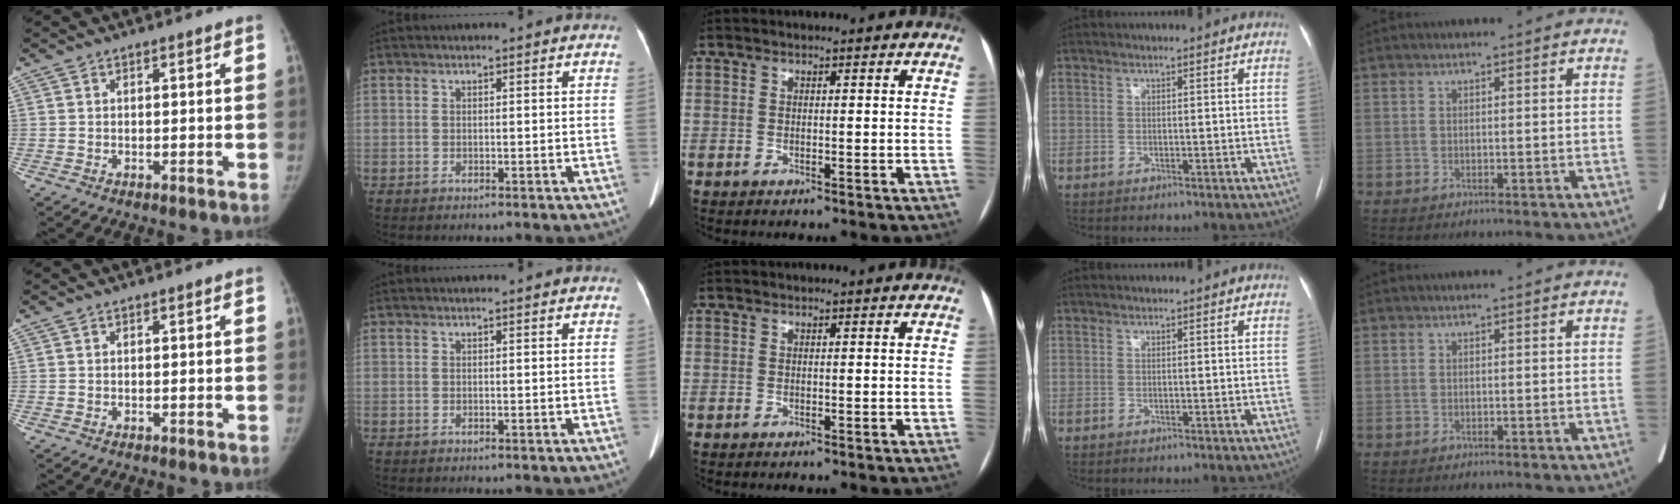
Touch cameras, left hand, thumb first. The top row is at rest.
{"index": {"total": 1.1, "force": [1.0, 0.0, 0.5], "torque": [-0.010, 0.004, 0.012]}}